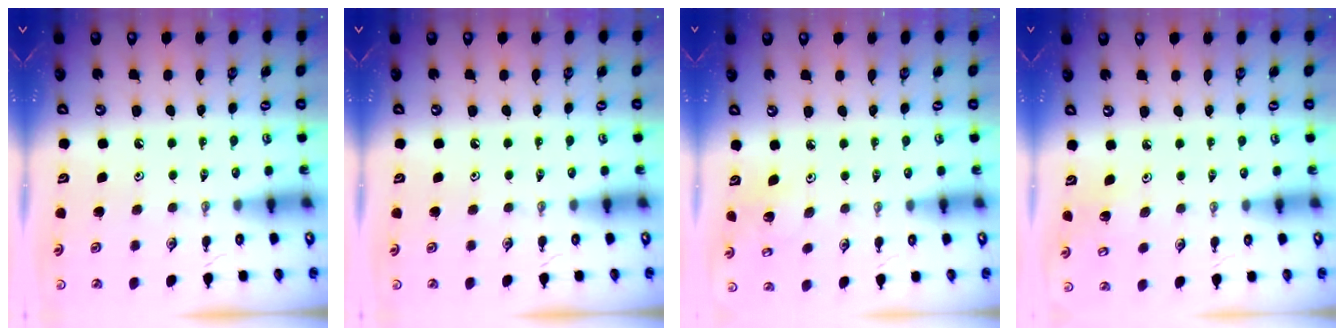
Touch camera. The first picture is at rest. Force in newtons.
{"total": 0.0}
{"total": 3.8, "press": 3.8, "slide": 0.3}
{"total": 2.5, "press": 2.5, "slide": 0.2}